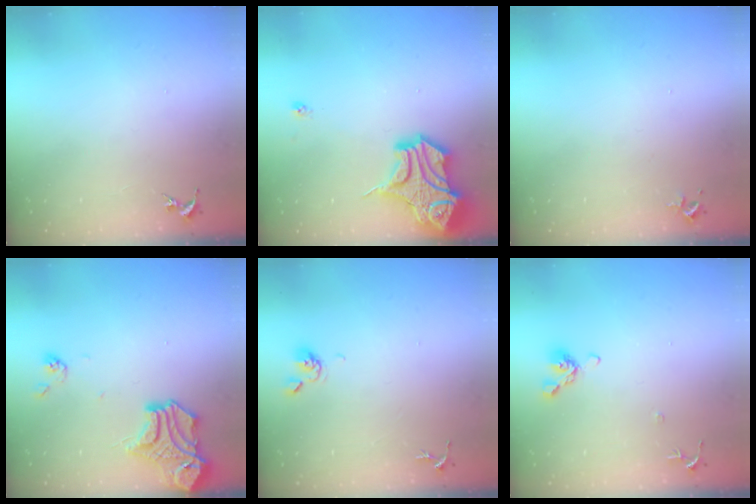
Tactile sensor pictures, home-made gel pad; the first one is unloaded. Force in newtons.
{"total": 17.8, "press": 17.7, "slide": 2.0}
{"total": 2.4, "press": 2.4, "slide": 0.3}
{"total": 15.8, "press": 15.8, "slide": 1.5}
{"total": 4.7, "press": 4.7, "slide": 0.7}
{"total": 8.7, "press": 8.5, "slide": 1.8}